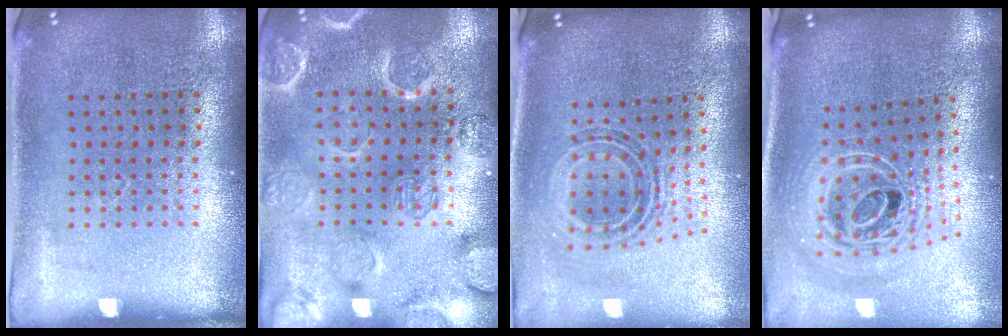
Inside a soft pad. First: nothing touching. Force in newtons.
{"total": 2.9, "press": 2.8, "slide": 0.3}
{"total": 0.9, "press": 0.8, "slide": 0.4}
{"total": 2.7, "press": 1.9, "slide": 1.8}